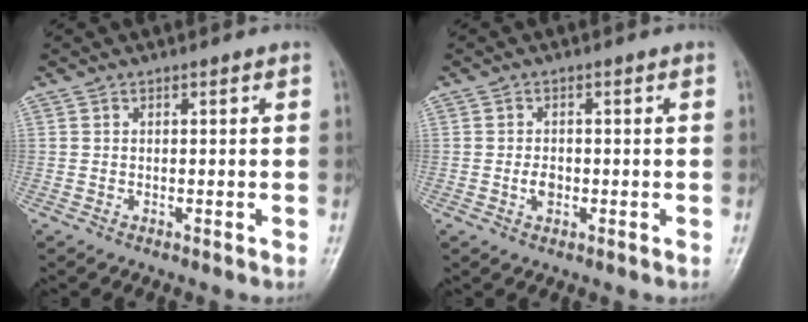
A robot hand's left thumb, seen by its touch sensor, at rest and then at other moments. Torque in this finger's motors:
{"motor_torque": [0.22, -0.04, 0.61, 0.22, 0.01]}